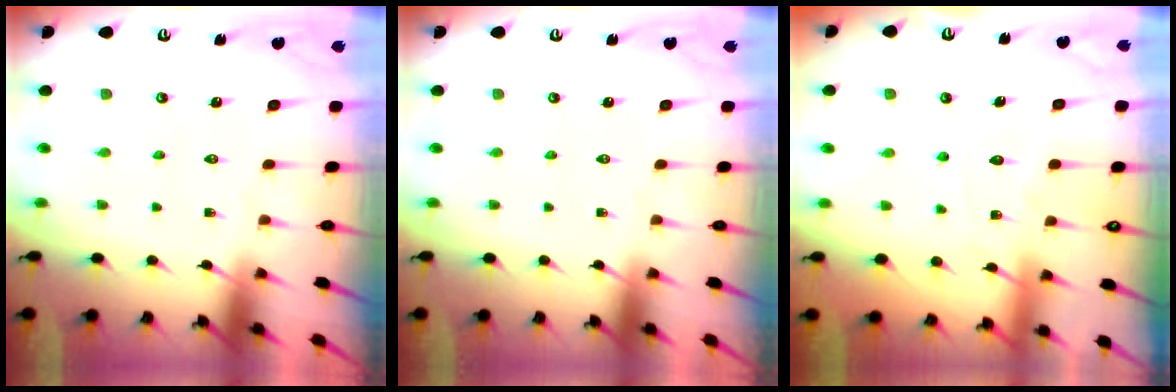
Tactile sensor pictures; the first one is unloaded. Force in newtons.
{"total": 0.0}
{"total": 8.1, "press": 8.0, "slide": 0.8}